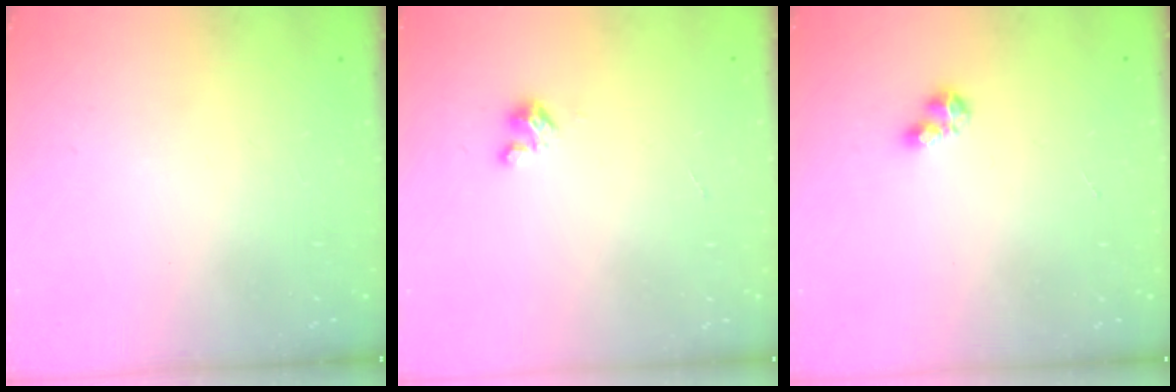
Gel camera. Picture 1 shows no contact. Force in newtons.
{"total": 2.9, "press": 2.9, "slide": 0.3}
{"total": 4.2, "press": 4.2, "slide": 0.5}